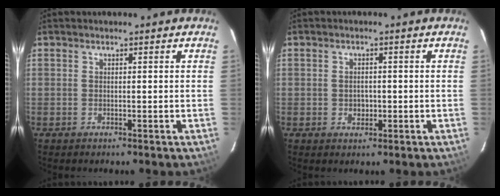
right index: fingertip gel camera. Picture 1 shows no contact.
{"total": 2.4, "force": [-0.3, 2.0, 1.3], "torque": [-0.021, 0.003, -0.001]}